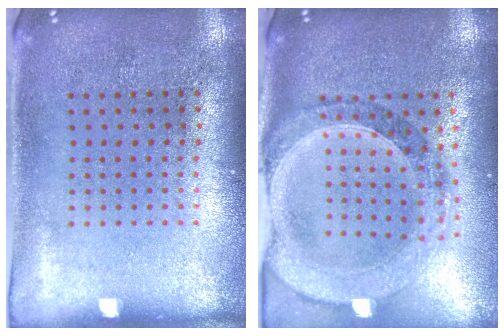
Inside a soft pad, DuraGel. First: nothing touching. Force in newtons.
{"total": 1.6, "press": 1.5, "slide": 0.5}